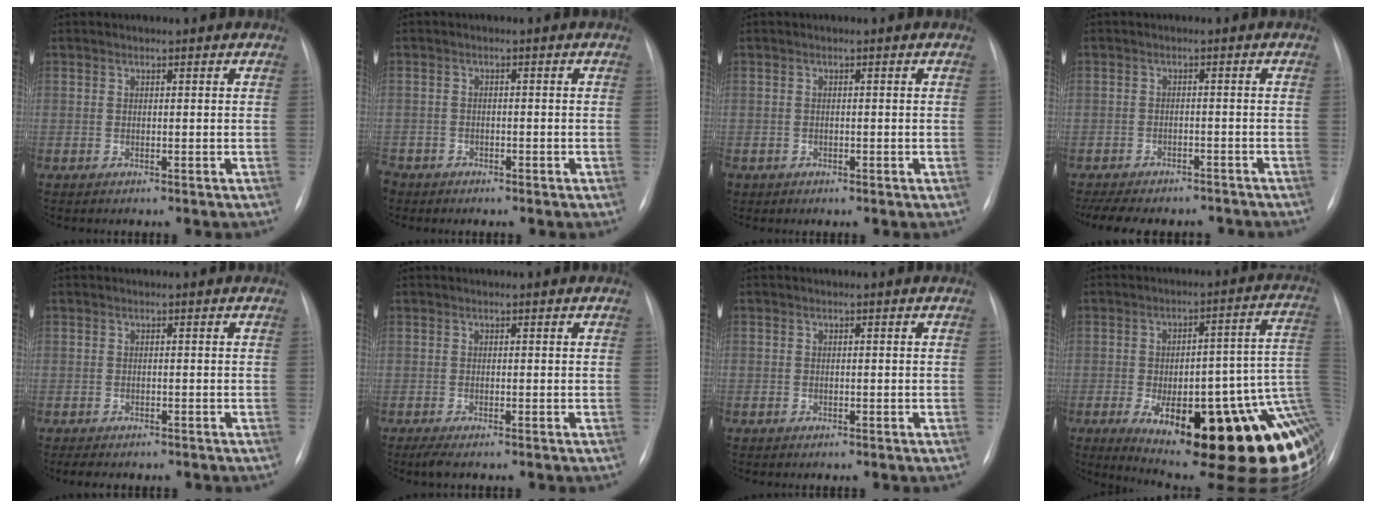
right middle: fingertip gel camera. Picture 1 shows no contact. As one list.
[{"total": 4.1, "force": [-2.9, 2.8, 0.8], "torque": [-0.024, 0.000, -0.049]}, {"total": 0.9, "force": [-0.4, 0.8, 0.2], "torque": [-0.006, 0.002, -0.002]}, {"total": 12.0, "force": [-10.2, 4.6, 4.4], "torque": [-0.083, 0.004, -0.131]}, {"total": 3.2, "force": [-2.5, 1.4, 1.4], "torque": [-0.023, -0.004, -0.027]}, {"total": 1.5, "force": [-1.1, 0.2, 1.1], "torque": [-0.027, -0.008, -0.022]}, {"total": 0.6, "force": [-0.3, 0.5, 0.0], "torque": [-0.006, 0.002, -0.005]}, {"total": 30.6, "force": [-10.1, 7.7, 27.9], "torque": [-0.243, 0.008, -0.128]}]